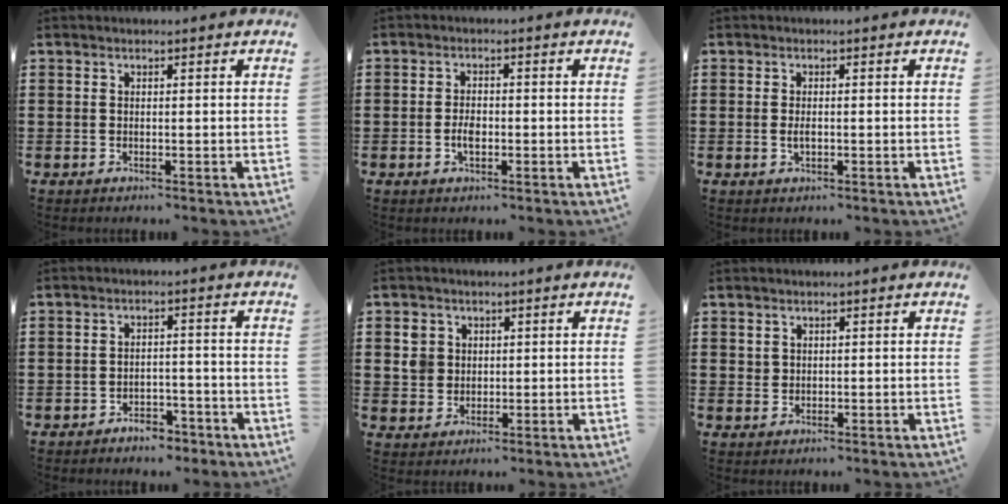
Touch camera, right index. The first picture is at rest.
{"total": 2.6, "force": [-0.8, 1.2, 2.2], "torque": [-0.049, -0.002, -0.016]}
{"total": 1.5, "force": [-0.2, 0.6, 1.3], "torque": [-0.025, 0.001, -0.005]}
{"total": 3.1, "force": [-2.9, 0.9, 0.5], "torque": [-0.014, 0.005, -0.060]}
{"total": 3.7, "force": [1.1, 3.4, 0.9], "torque": [-0.032, 0.013, 0.019]}
{"total": 1.2, "force": [0.8, 0.9, 0.1], "torque": [-0.005, 0.002, 0.016]}